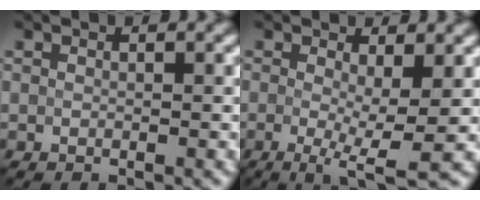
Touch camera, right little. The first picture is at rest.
{"total": 4.5, "force": [-0.5, 0.8, 4.4], "torque": [-0.073, -0.015, -0.009]}